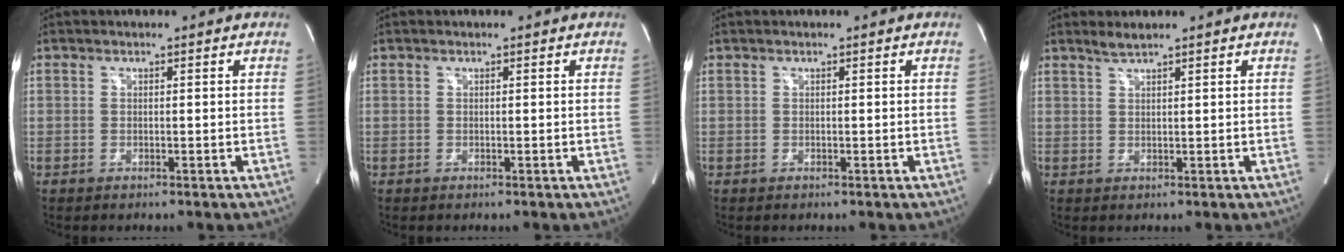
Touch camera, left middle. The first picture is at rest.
{"total": 0.0}
{"total": 0.0}
{"total": 1.7, "force": [1.5, -0.2, 0.7], "torque": [-0.018, 0.002, 0.033]}